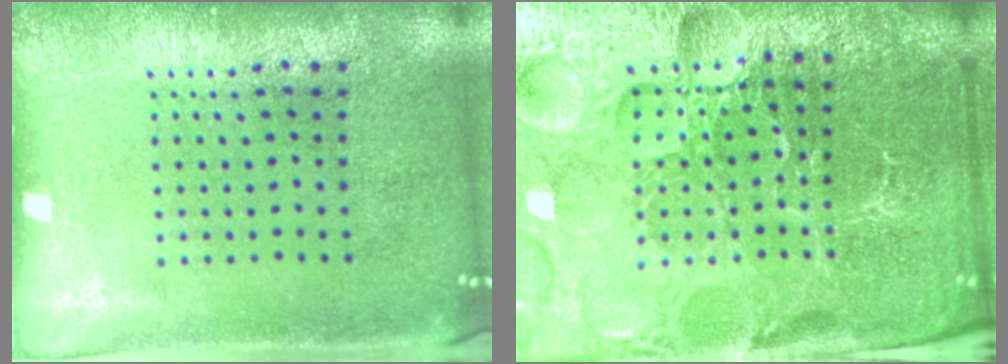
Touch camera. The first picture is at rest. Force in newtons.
{"total": 5.2, "press": 5.0, "slide": 1.6}